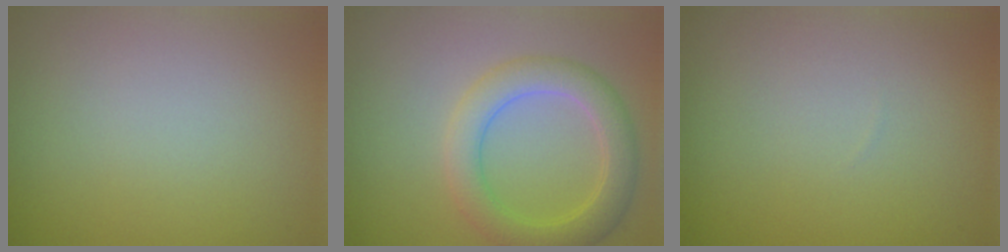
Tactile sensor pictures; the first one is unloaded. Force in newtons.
{"total": 4.3, "press": 4.2, "slide": 0.1}
{"total": 0.0}